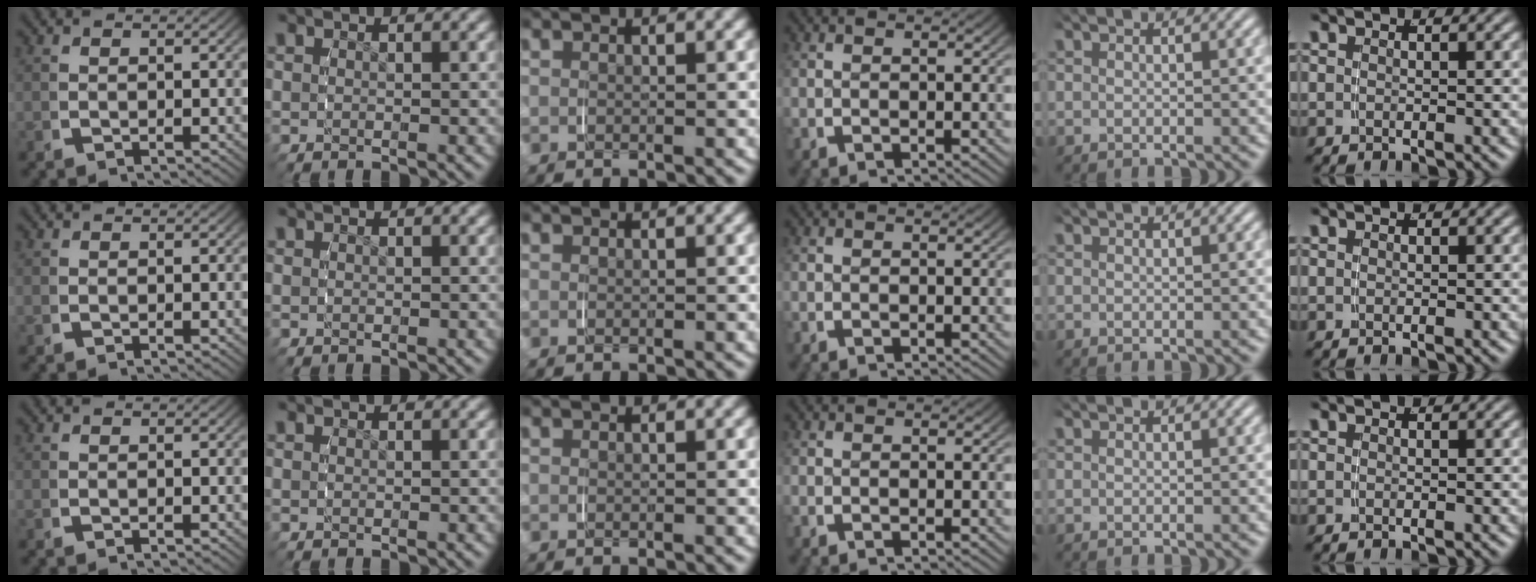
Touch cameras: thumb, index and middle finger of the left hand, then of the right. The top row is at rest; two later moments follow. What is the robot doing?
{"motion": "grasp_and_lifting", "object": "jewelry box"}